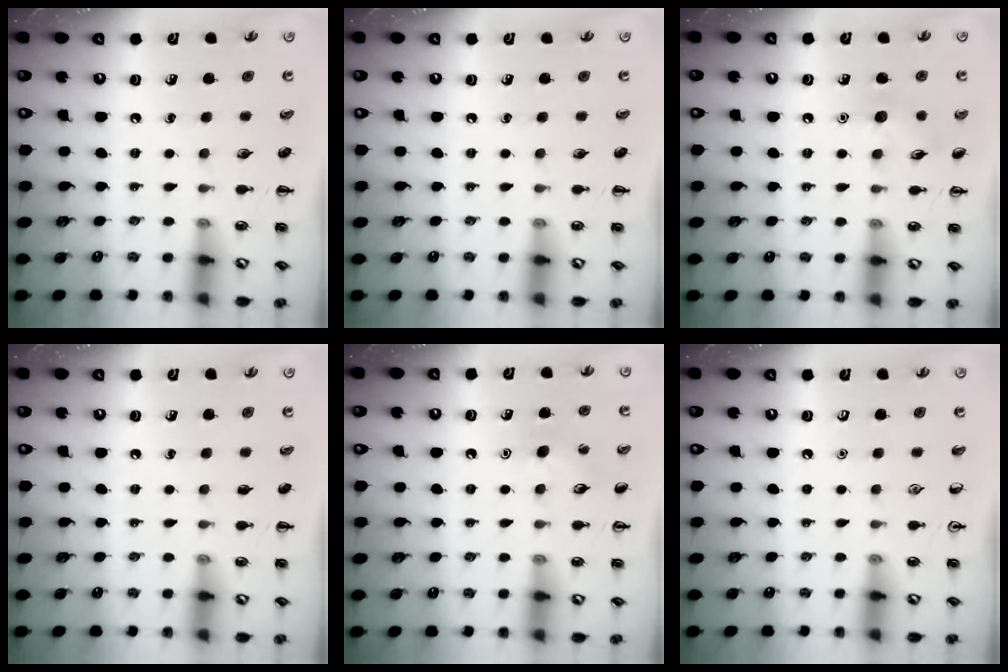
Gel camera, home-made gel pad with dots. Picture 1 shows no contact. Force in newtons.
{"total": 0.0}
{"total": 7.0, "press": 6.8, "slide": 1.6}
{"total": 0.0}
{"total": 8.2, "press": 8.1, "slide": 1.4}
{"total": 0.0}